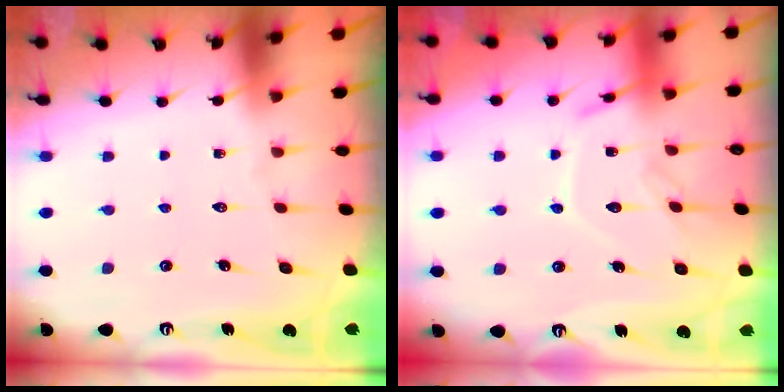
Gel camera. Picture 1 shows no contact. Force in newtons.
{"total": 12.3, "press": 12.3, "slide": 0.9}